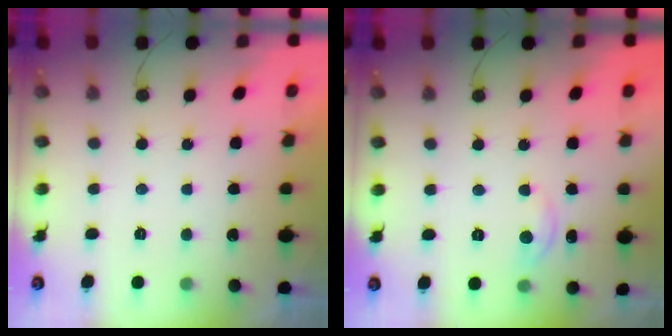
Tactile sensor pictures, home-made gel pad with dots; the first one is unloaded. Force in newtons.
{"total": 2.8, "press": 2.8, "slide": 0.3}